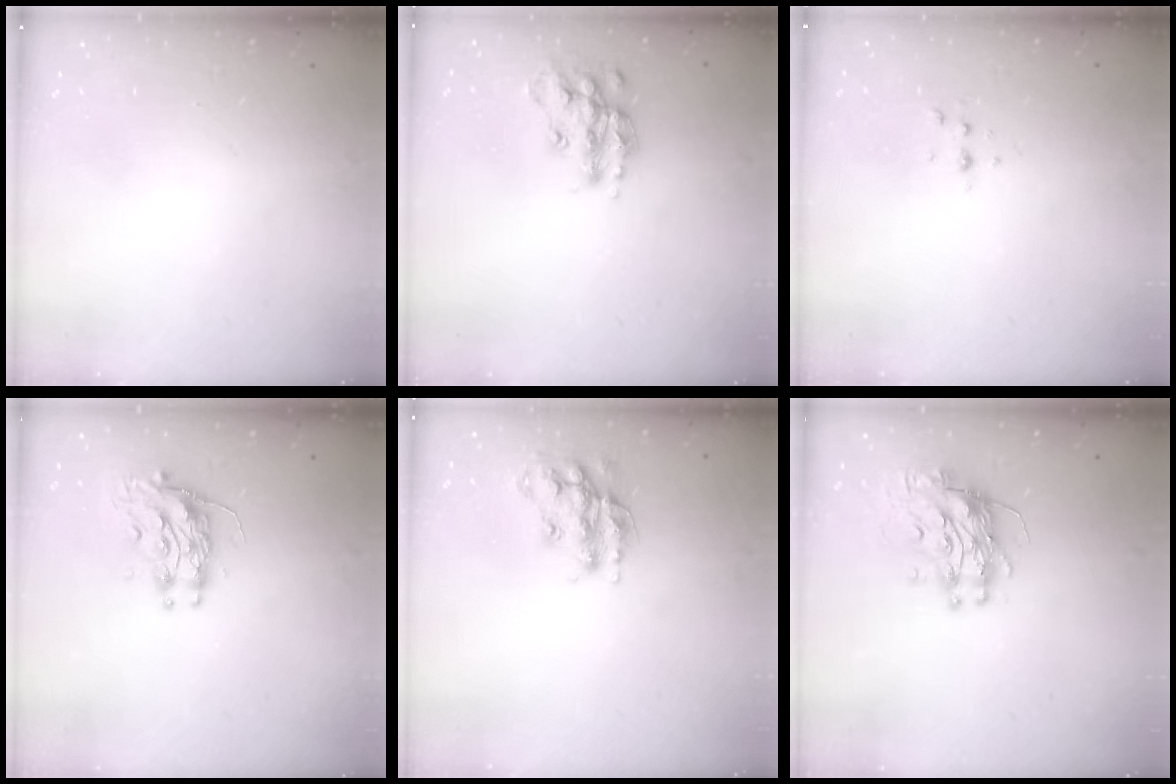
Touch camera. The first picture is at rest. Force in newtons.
{"total": 14.6, "press": 14.6, "slide": 0.8}
{"total": 3.6, "press": 3.1, "slide": 1.7}
{"total": 9.6, "press": 9.6, "slide": 0.7}
{"total": 14.6, "press": 14.5, "slide": 0.7}
{"total": 11.5, "press": 11.4, "slide": 1.3}